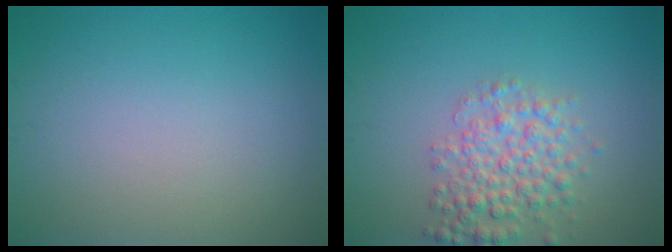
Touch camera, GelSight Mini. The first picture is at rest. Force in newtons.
{"total": 4.0, "press": 4.0, "slide": 0.1}